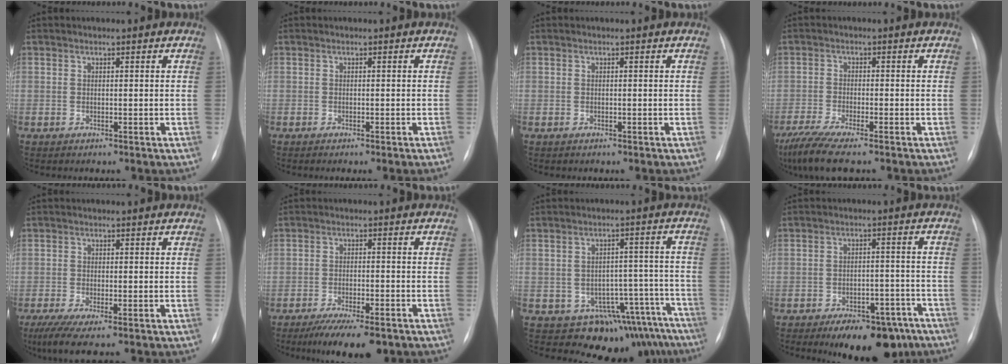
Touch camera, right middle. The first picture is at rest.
{"total": 1.4, "force": [-1.1, -0.3, 0.9], "torque": [-0.011, 0.001, -0.011]}
{"total": 0.0}
{"total": 7.9, "force": [-6.3, 0.5, 4.9], "torque": [-0.095, -0.023, -0.107]}
{"total": 5.6, "force": [-3.6, 0.9, 4.2], "torque": [-0.079, -0.019, -0.060]}
{"total": 9.4, "force": [-7.0, 2.2, 5.9], "torque": [-0.086, -0.016, -0.103]}
{"total": 13.9, "force": [-11.8, 7.3, 1.2], "torque": [0.020, 0.062, -0.136]}
{"total": 12.5, "force": [-9.3, 5.4, 6.4], "torque": [-0.067, 0.021, -0.130]}